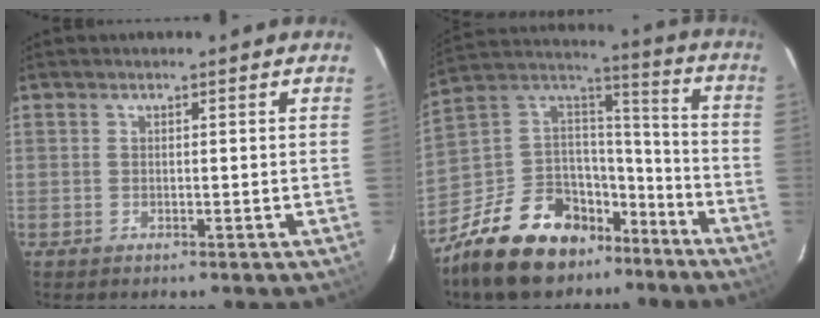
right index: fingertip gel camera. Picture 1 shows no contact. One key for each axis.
{"total": 22.7, "fx": -14.8, "fy": 13.1, "fz": 11.1, "tx": -0.244, "ty": 0.046, "tz": -0.230}